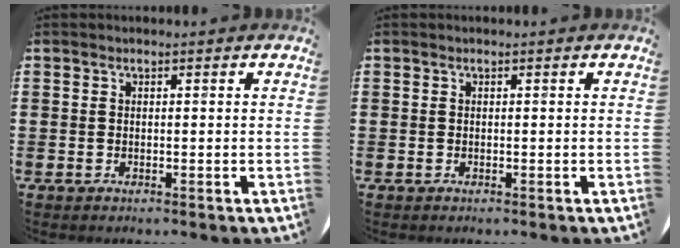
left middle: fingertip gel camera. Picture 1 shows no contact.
{"total": 0.0}